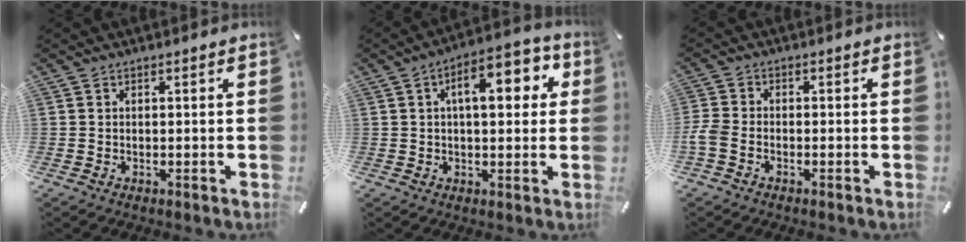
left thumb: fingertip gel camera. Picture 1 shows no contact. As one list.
[{"total": 10.8, "force": [3.1, 5.1, 9.0], "torque": [-0.126, -0.003, 0.044]}, {"total": 3.2, "force": [-1.7, 1.8, 2.0], "torque": [-0.045, 0.004, -0.033]}]